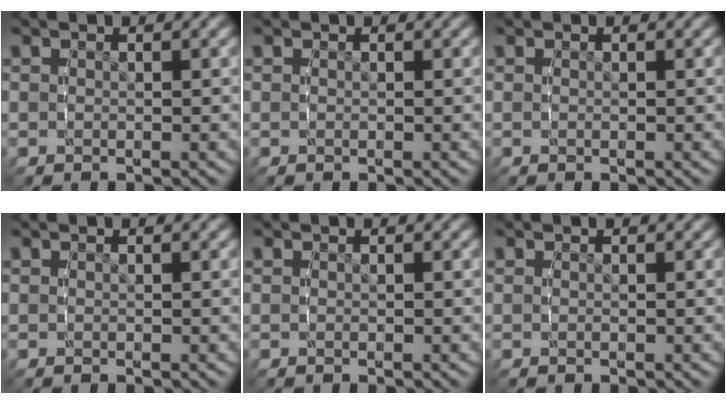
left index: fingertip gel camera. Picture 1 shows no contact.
{"total": 0.0}
{"total": 0.0}
{"total": 0.0}
{"total": 0.0}
{"total": 0.0}